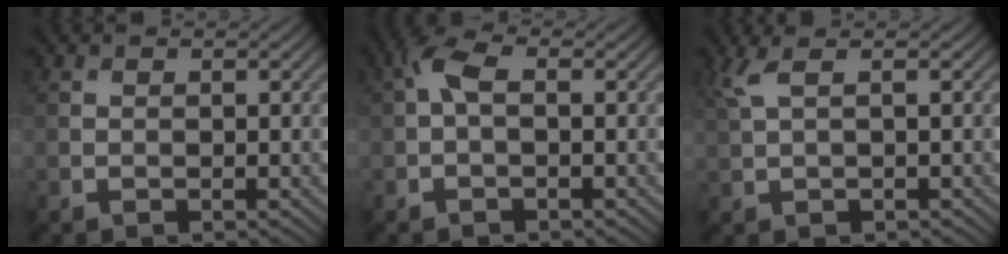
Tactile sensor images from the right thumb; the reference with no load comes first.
{"total": 2.9, "force": [0.1, 1.4, 2.6], "torque": [-0.057, 0.010, -0.005]}
{"total": 2.6, "force": [1.2, 0.6, 2.2], "torque": [-0.051, 0.011, 0.026]}